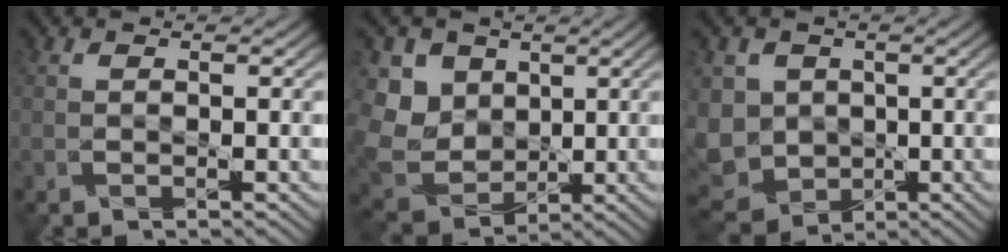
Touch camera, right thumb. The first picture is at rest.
{"total": 7.7, "force": [2.4, 6.6, 3.2], "torque": [-0.116, -0.008, 0.049]}
{"total": 6.8, "force": [-0.3, 6.1, 2.9], "torque": [-0.095, -0.013, -0.015]}